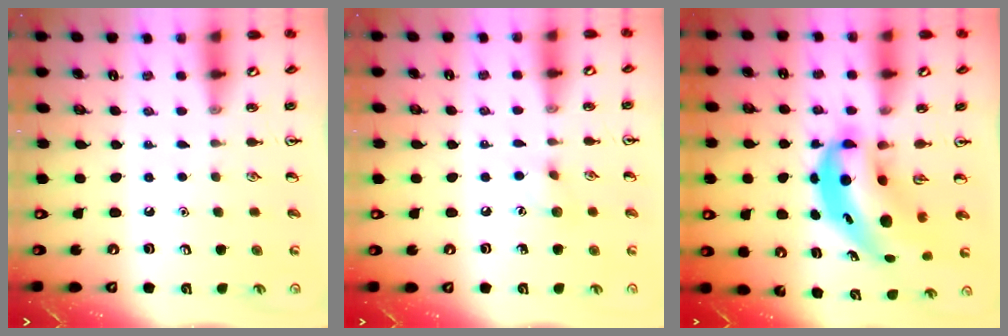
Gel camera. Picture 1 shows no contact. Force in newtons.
{"total": 6.3, "press": 6.1, "slide": 1.8}
{"total": 9.0, "press": 8.7, "slide": 2.3}